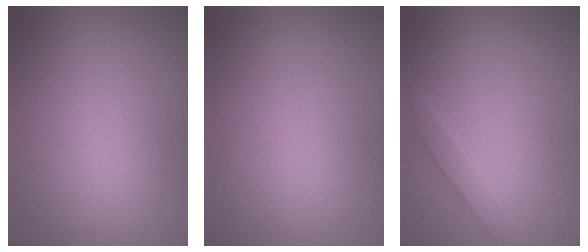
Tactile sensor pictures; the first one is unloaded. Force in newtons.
{"total": 0.0}
{"total": 1.6, "press": 1.6, "slide": 0.0}